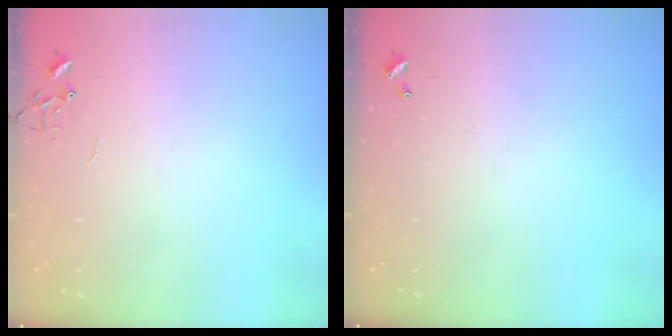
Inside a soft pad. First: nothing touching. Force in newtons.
{"total": 0.0}